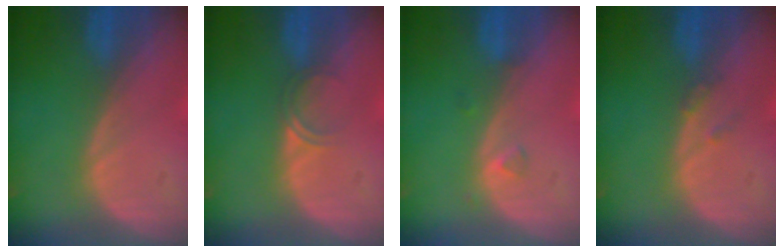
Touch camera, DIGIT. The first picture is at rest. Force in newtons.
{"total": 1.8, "press": 1.5, "slide": 1.1}
{"total": 1.2, "press": 1.2, "slide": 0.1}
{"total": 1.2, "press": 1.2, "slide": 0.3}